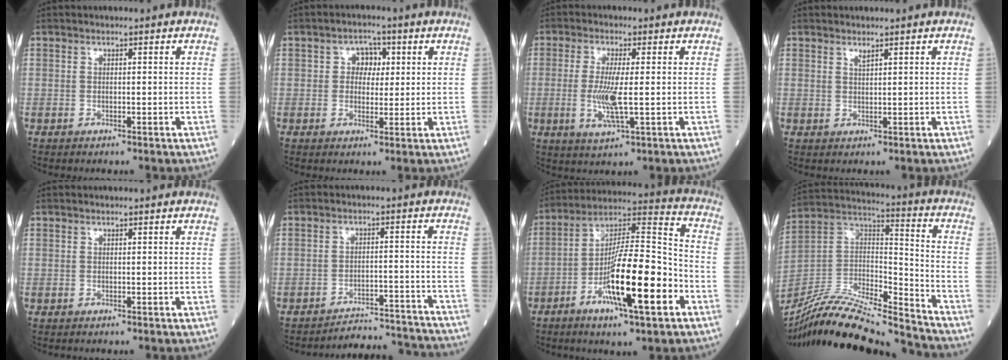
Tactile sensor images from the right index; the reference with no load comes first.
{"total": 3.7, "force": [0.9, 2.7, 2.3], "torque": [-0.028, 0.008, 0.012]}
{"total": 6.5, "force": [-0.6, 0.8, 6.4], "torque": [-0.136, -0.013, -0.012]}
{"total": 0.9, "force": [0.7, -0.1, 0.5], "torque": [-0.010, -0.007, 0.014]}
{"total": 0.0}
{"total": 11.4, "force": [-11.4, 0.3, -0.2], "torque": [0.016, 0.024, -0.148]}
{"total": 17.7, "force": [-6.5, 2.3, 16.3], "torque": [-0.290, -0.006, -0.111]}
{"total": 23.7, "force": [-21.9, 1.6, 9.1], "torque": [-0.204, -0.002, -0.380]}